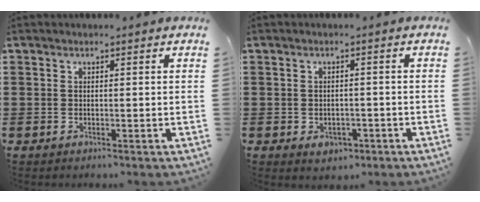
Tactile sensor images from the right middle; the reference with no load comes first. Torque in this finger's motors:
{"motor_torque": [1.53, 0.14, 0.08, 0.06]}